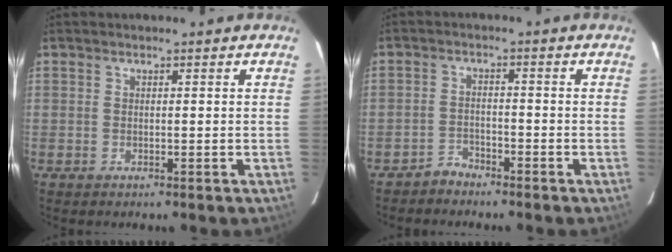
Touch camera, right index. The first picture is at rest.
{"total": 2.8, "force": [-2.5, 1.1, -0.1], "torque": [0.000, 0.007, -0.047]}